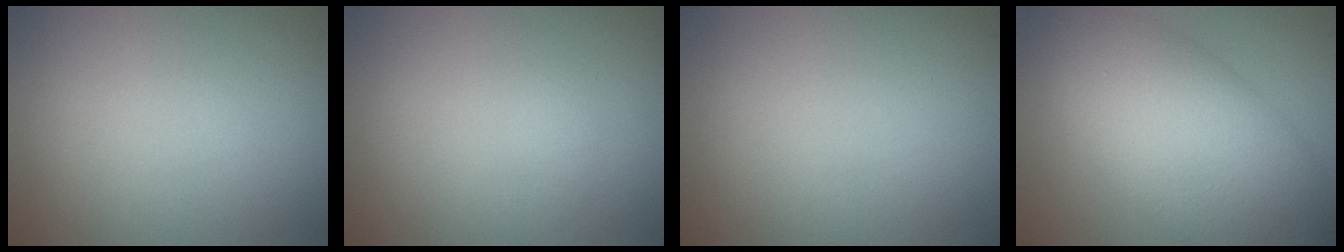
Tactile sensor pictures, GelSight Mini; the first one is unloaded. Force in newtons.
{"total": 0.5, "press": 0.5, "slide": 0.1}
{"total": 0.0}
{"total": 9.9, "press": 9.9, "slide": 0.4}